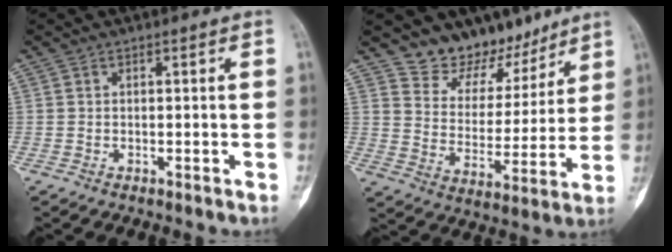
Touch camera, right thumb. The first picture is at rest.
{"total": 12.4, "force": [10.5, 6.2, 2.1], "torque": [0.015, -0.079, 0.181]}